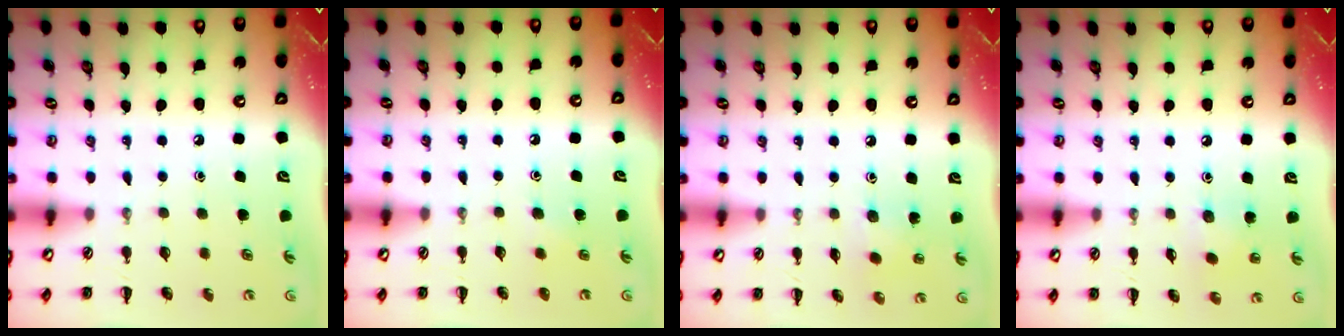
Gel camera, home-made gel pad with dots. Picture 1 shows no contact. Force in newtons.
{"total": 2.9, "press": 2.6, "slide": 1.3}
{"total": 3.2, "press": 3.1, "slide": 0.9}
{"total": 5.5, "press": 5.3, "slide": 1.4}